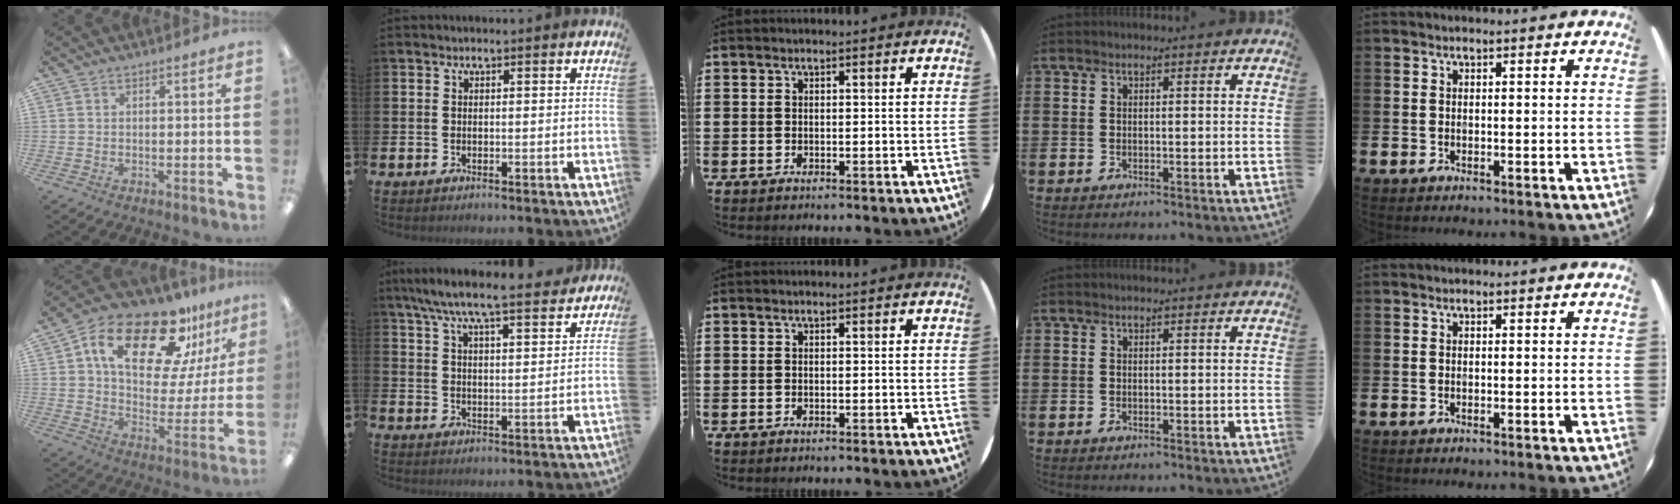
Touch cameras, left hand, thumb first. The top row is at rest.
{"thumb": {"total": 22.9, "force": [14.3, 10.8, 14.2], "torque": [-0.228, -0.073, 0.244]}, "index": {"total": 7.9, "force": [7.3, 0.7, 2.8], "torque": [-0.073, -0.046, 0.127]}}